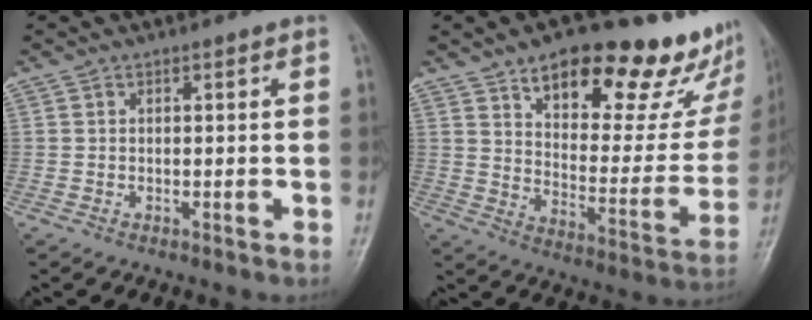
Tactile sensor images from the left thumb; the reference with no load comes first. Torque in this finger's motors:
{"motor_torque": [1.12, 1.09, 1.41, -1.36, 0.07]}